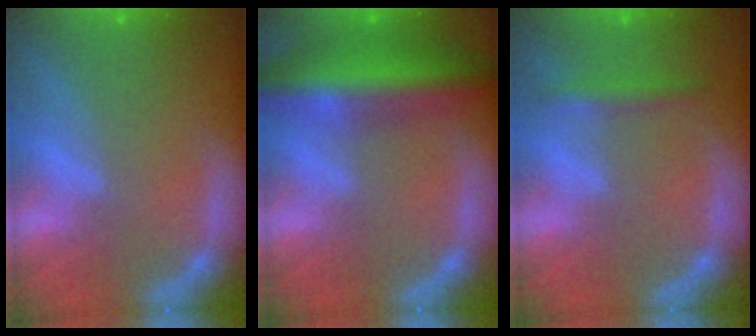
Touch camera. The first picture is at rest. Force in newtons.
{"total": 8.5}
{"total": 1.9}